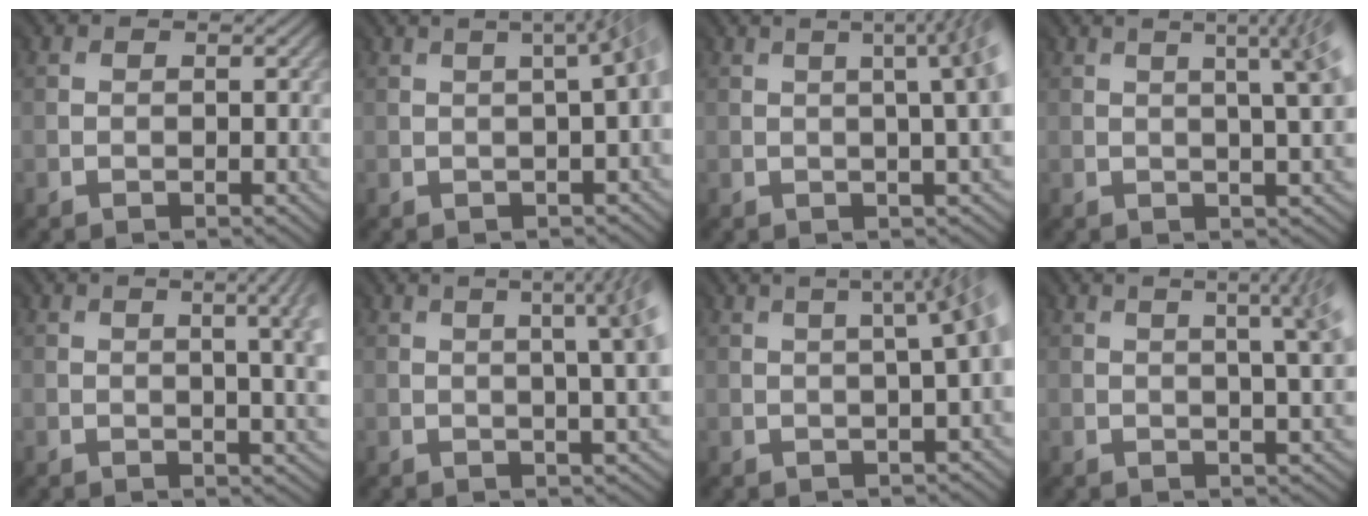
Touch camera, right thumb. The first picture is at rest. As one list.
[{"total": 4.3, "force": [0.4, 0.8, 4.2], "torque": [-0.021, 0.032, -0.012]}, {"total": 7.3, "force": [1.0, 1.8, 7.0], "torque": [-0.047, 0.042, -0.002]}, {"total": 7.2, "force": [2.2, 1.7, 6.6], "torque": [-0.052, 0.034, 0.013]}, {"total": 7.9, "force": [1.2, 2.9, 7.3], "torque": [-0.052, 0.035, 0.002]}, {"total": 8.0, "force": [1.7, 2.1, 7.5], "torque": [-0.067, 0.043, 0.009]}, {"total": 6.5, "force": [0.9, 1.5, 6.2], "torque": [-0.033, 0.049, -0.008]}, {"total": 6.4, "force": [2.0, 1.6, 5.9], "torque": [-0.043, 0.032, 0.009]}]